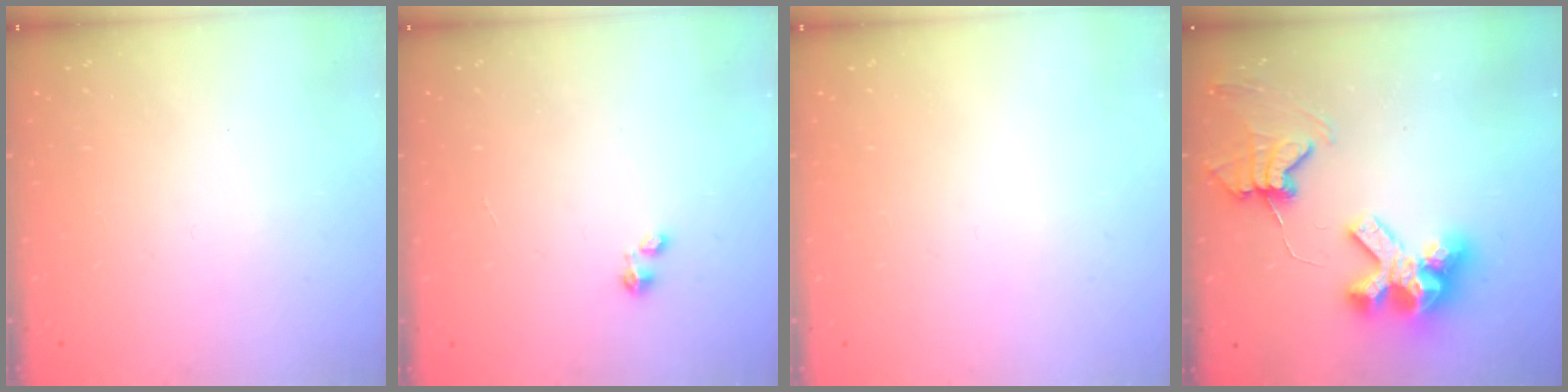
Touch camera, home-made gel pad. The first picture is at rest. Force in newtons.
{"total": 0.0}
{"total": 0.0}
{"total": 11.7, "press": 11.6, "slide": 1.3}